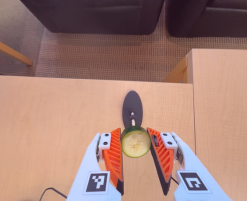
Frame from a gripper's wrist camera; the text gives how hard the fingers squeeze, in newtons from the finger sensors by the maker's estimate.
{"total": 10.3, "left": 9.9, "right": 10.7}